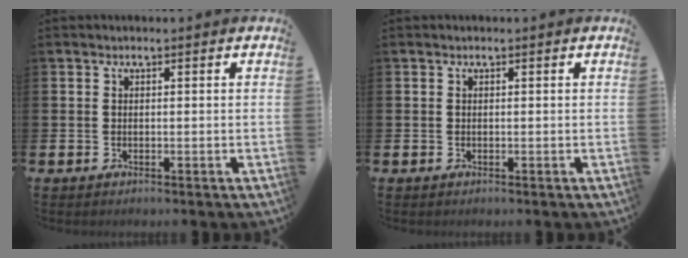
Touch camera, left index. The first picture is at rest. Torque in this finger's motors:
{"motor_torque": [0.00, 0.00, 0.00, 0.00]}